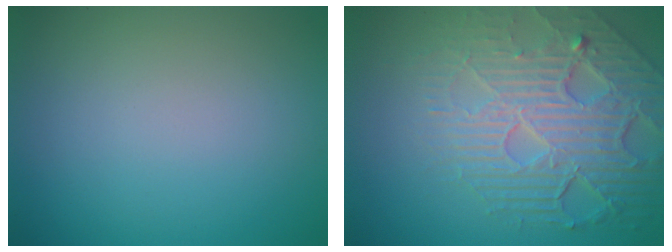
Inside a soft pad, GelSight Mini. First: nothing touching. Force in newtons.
{"total": 8.0, "press": 5.6, "slide": 5.7}